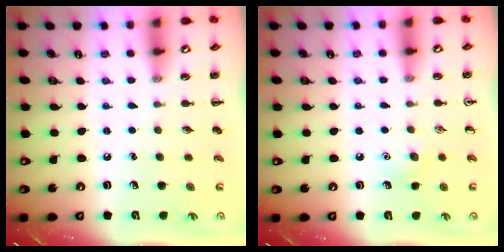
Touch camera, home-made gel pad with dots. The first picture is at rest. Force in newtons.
{"total": 6.3, "press": 6.0, "slide": 1.7}